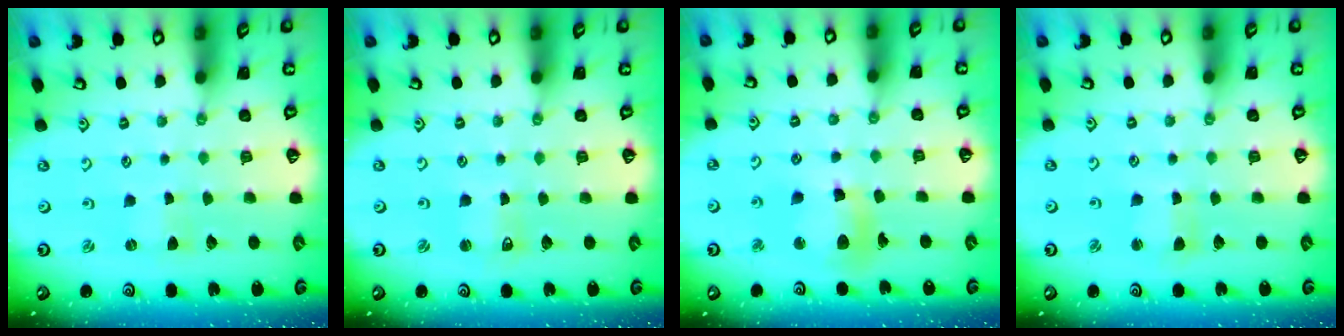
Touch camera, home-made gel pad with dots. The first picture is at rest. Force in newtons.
{"total": 1.5, "press": 1.5, "slide": 0.3}
{"total": 12.9, "press": 12.8, "slide": 1.7}
{"total": 2.6, "press": 2.5, "slide": 0.3}